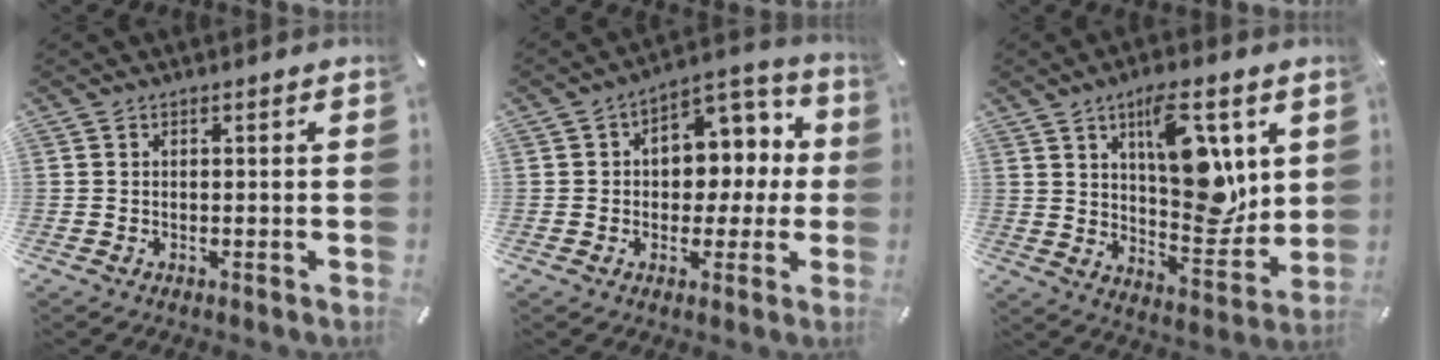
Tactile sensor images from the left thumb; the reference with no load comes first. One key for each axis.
{"total": 9.4, "fx": 0.7, "fy": 7.9, "fz": 5.1, "tx": -0.056, "ty": -0.009, "tz": 0.012}
{"total": 16.7, "fx": 6.8, "fy": 7.9, "fz": 13.0, "tx": -0.185, "ty": -0.043, "tz": 0.110}